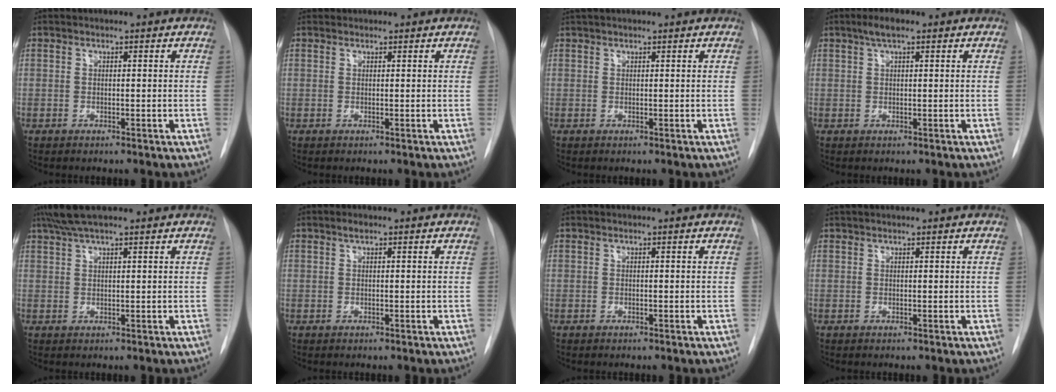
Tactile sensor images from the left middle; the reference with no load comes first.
{"total": 0.9, "force": [0.8, 0.4, -0.1], "torque": [0.001, 0.016, 0.014]}
{"total": 3.0, "force": [2.7, 0.5, 1.4], "torque": [-0.019, 0.033, 0.044]}
{"total": 2.8, "force": [1.7, 0.6, 2.1], "torque": [-0.042, 0.012, 0.029]}
{"total": 6.0, "force": [4.7, 0.8, 3.6], "torque": [-0.065, 0.032, 0.083]}
{"total": 0.7, "force": [0.5, 0.2, 0.5], "torque": [-0.009, 0.004, 0.008]}
{"total": 0.0}
{"total": 2.3, "force": [2.1, 0.3, 0.9], "torque": [-0.011, 0.031, 0.036]}